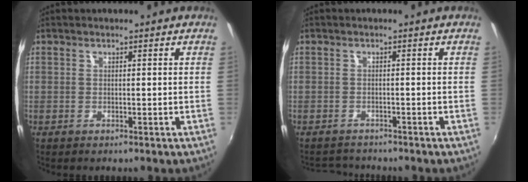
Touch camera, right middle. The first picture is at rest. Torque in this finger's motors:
{"motor_torque": [-0.56, -0.55, -0.04, -0.07]}